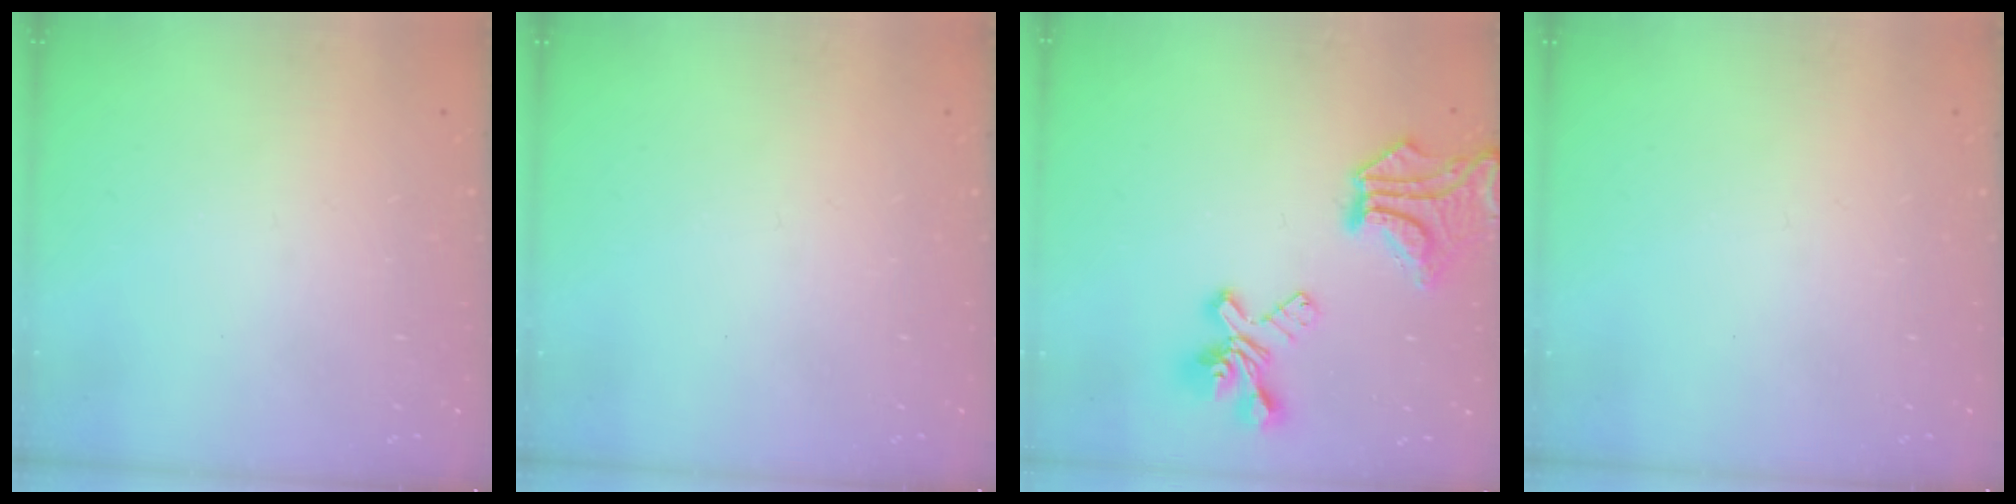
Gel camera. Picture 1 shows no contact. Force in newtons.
{"total": 0.0}
{"total": 10.9, "press": 10.6, "slide": 2.8}
{"total": 0.0}